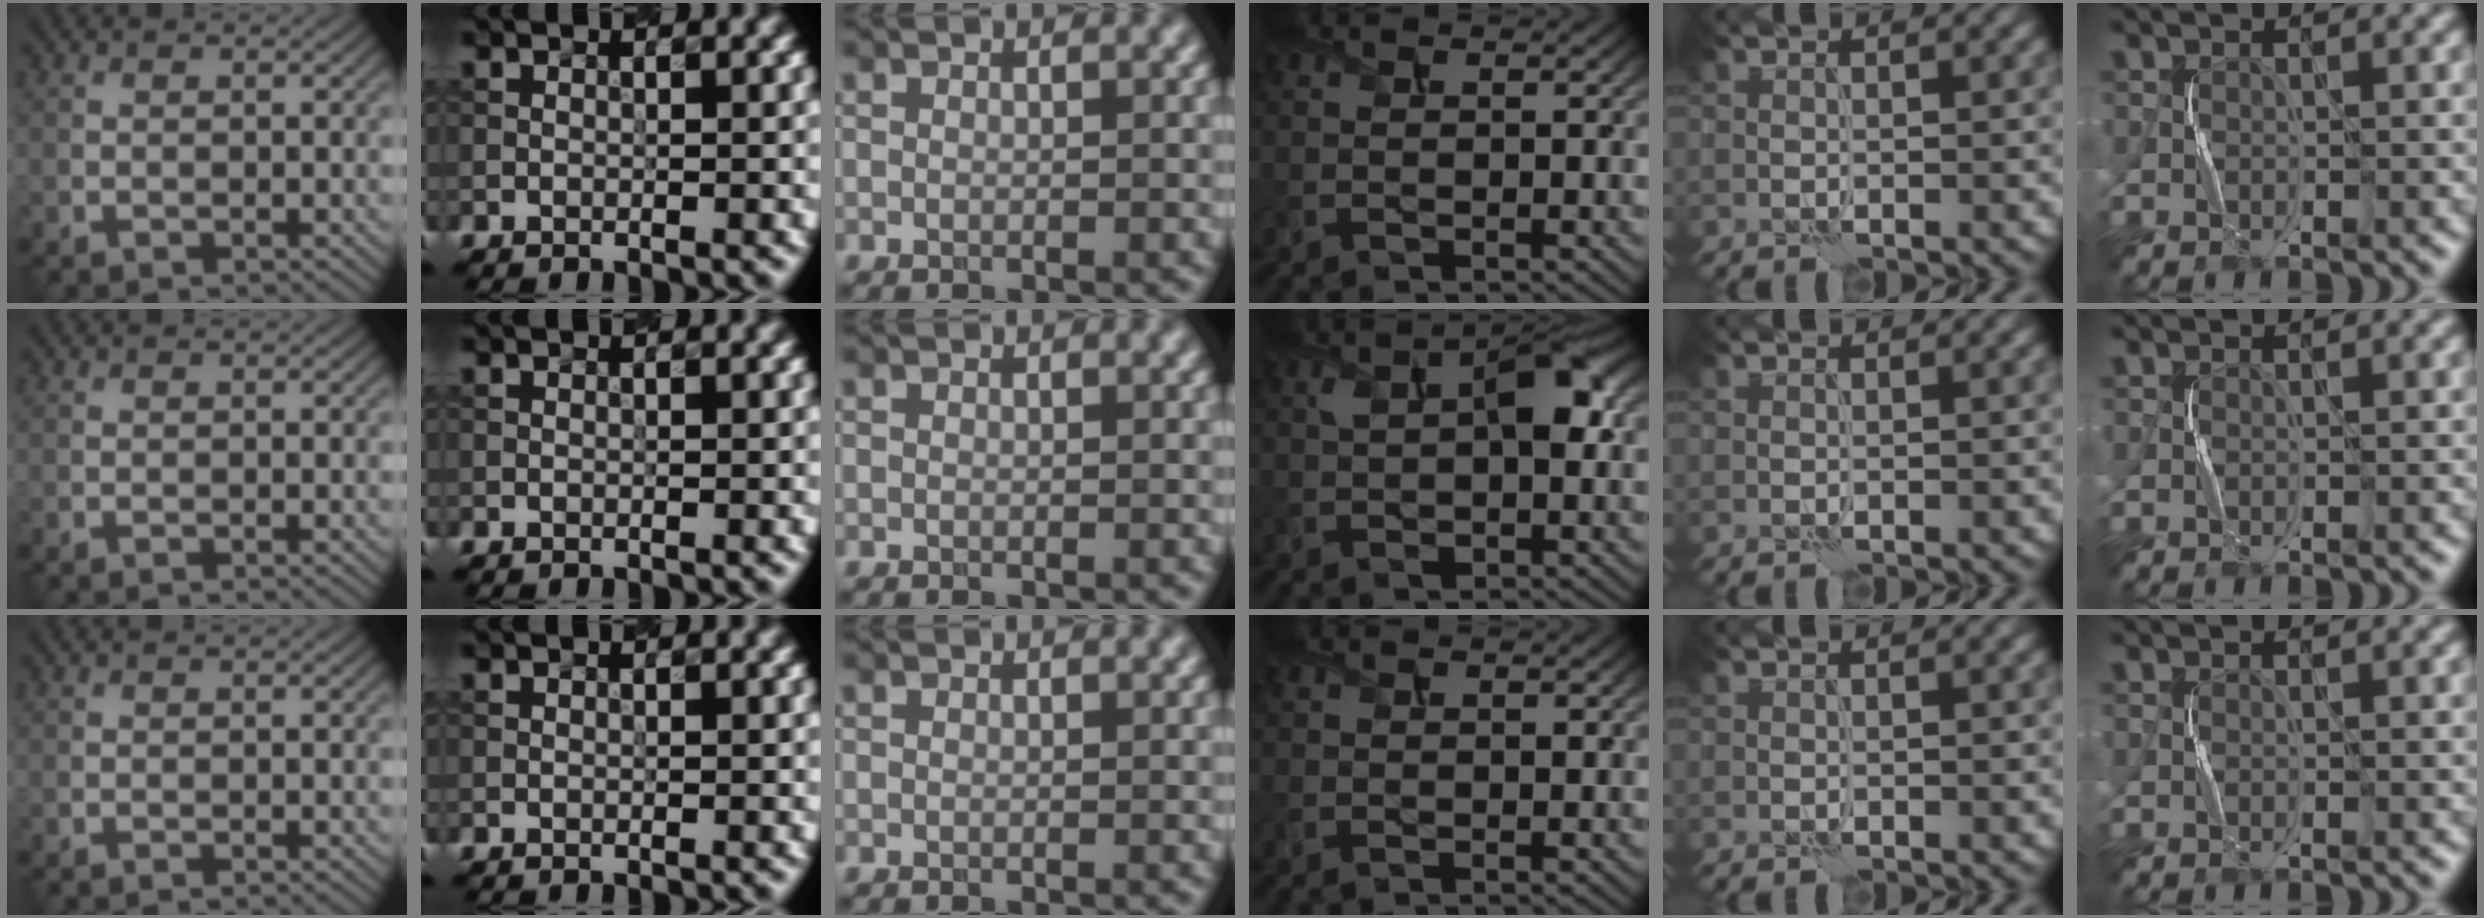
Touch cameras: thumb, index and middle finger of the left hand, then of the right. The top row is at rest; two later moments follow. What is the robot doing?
{"motion": "squeeze", "object": "stress ball aka squeeze ball"}